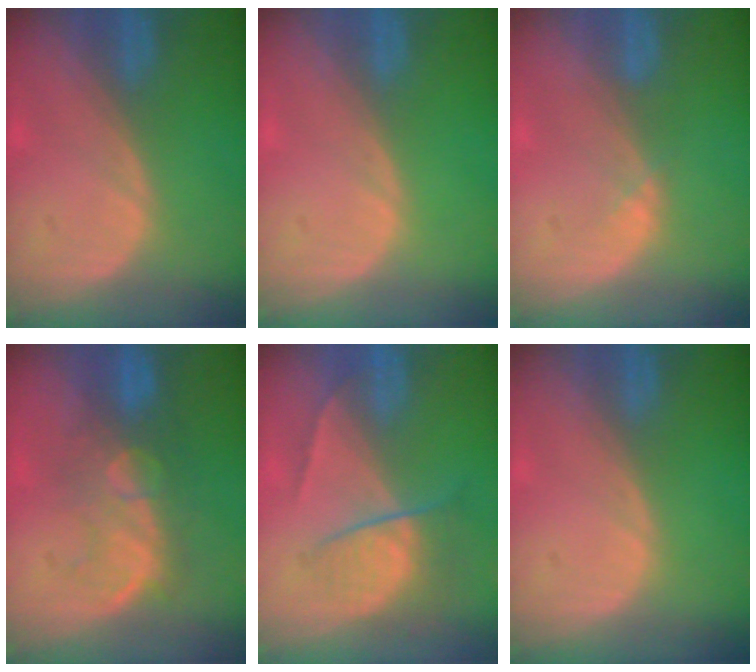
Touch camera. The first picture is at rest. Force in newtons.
{"total": 0.0}
{"total": 0.9, "press": 0.9, "slide": 0.3}
{"total": 8.6, "press": 8.1, "slide": 2.9}
{"total": 6.8, "press": 6.0, "slide": 3.2}
{"total": 0.0}